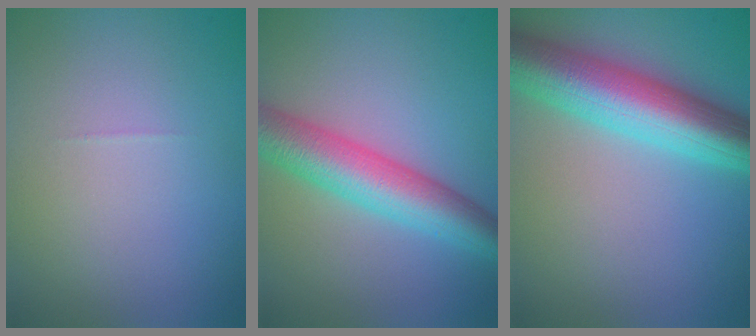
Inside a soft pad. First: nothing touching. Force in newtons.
{"total": 7.0, "press": 7.0, "slide": 0.1}
{"total": 9.2, "press": 9.2, "slide": 0.3}